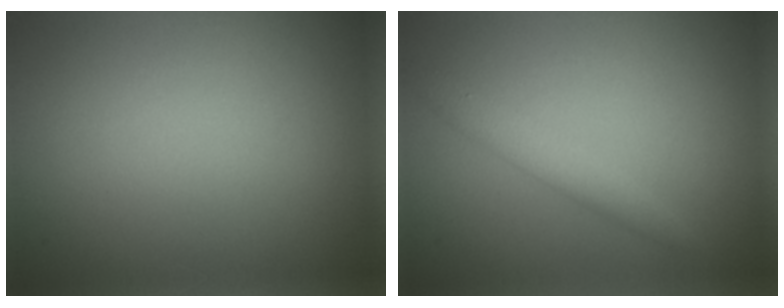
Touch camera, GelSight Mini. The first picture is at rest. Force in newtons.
{"total": 2.3, "press": 2.3, "slide": 0.1}